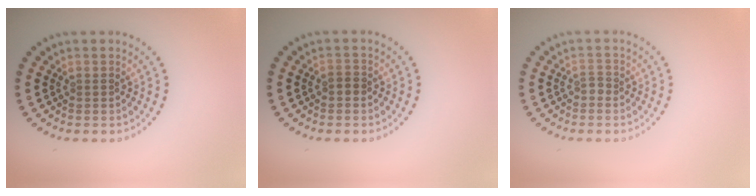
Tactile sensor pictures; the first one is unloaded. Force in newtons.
{"total": 0.8, "press": 0.7, "slide": 0.3}
{"total": 0.9, "press": 0.6, "slide": 0.7}